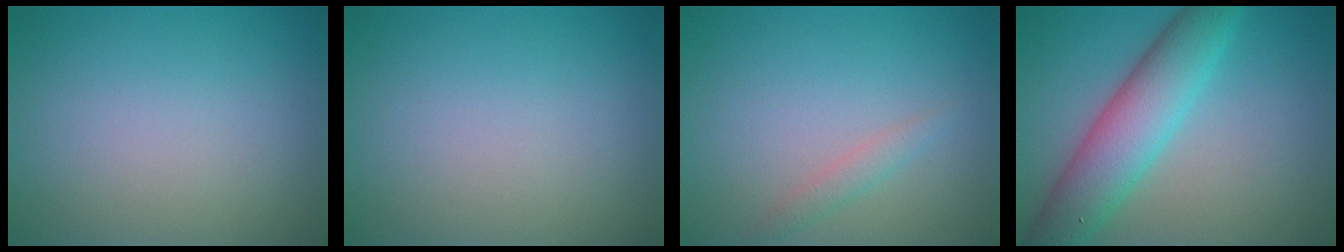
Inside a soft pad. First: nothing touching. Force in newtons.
{"total": 0.0}
{"total": 1.3, "press": 1.3, "slide": 0.1}
{"total": 7.0, "press": 7.0, "slide": 0.2}